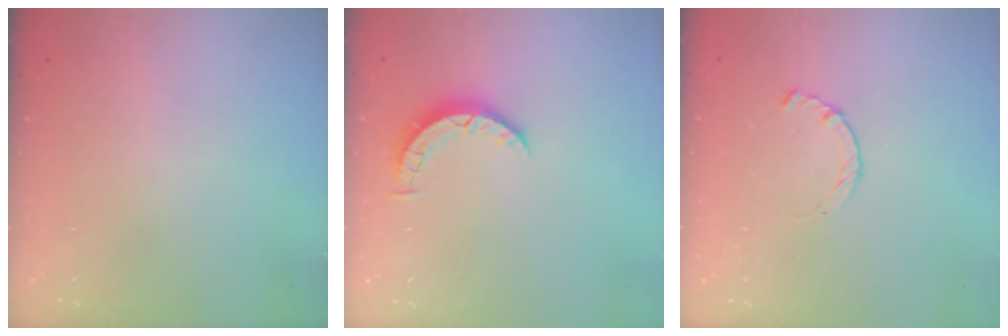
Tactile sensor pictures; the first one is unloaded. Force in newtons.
{"total": 3.6, "press": 3.6, "slide": 0.4}
{"total": 2.2, "press": 2.2, "slide": 0.4}